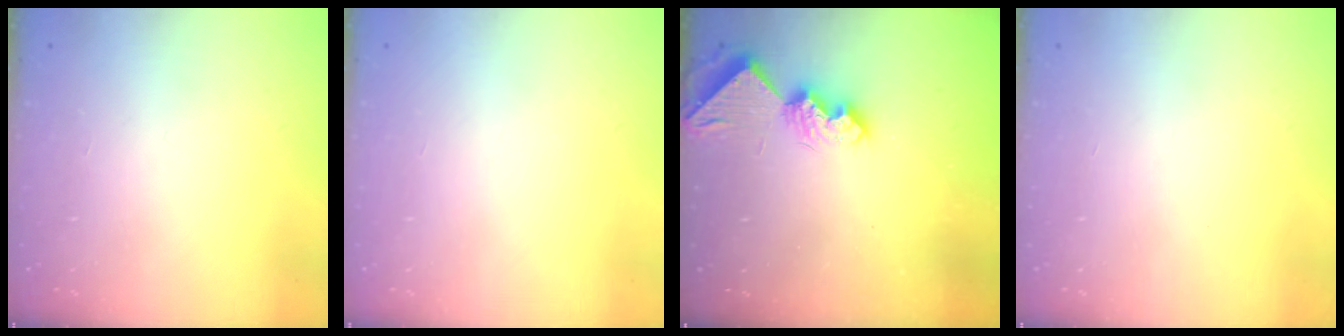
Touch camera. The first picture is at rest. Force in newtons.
{"total": 0.0}
{"total": 9.5, "press": 9.5, "slide": 0.9}
{"total": 0.0}